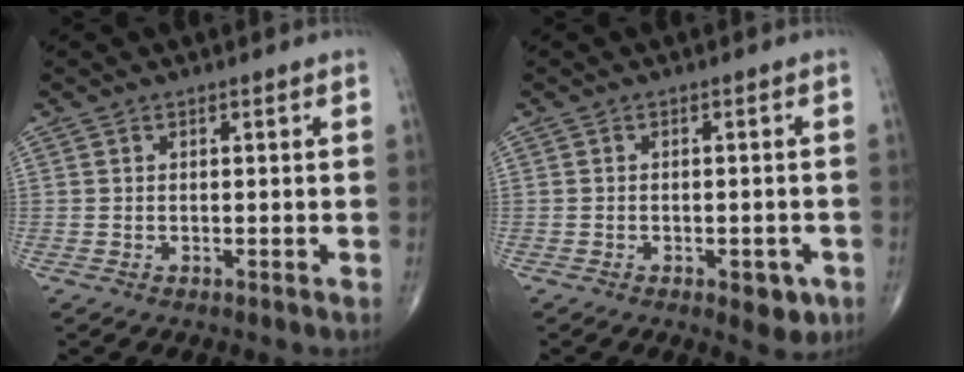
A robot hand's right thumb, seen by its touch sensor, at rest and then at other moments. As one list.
[{"total": 4.5, "force": [-2.0, 2.1, 3.4], "torque": [-0.027, 0.003, -0.020]}]